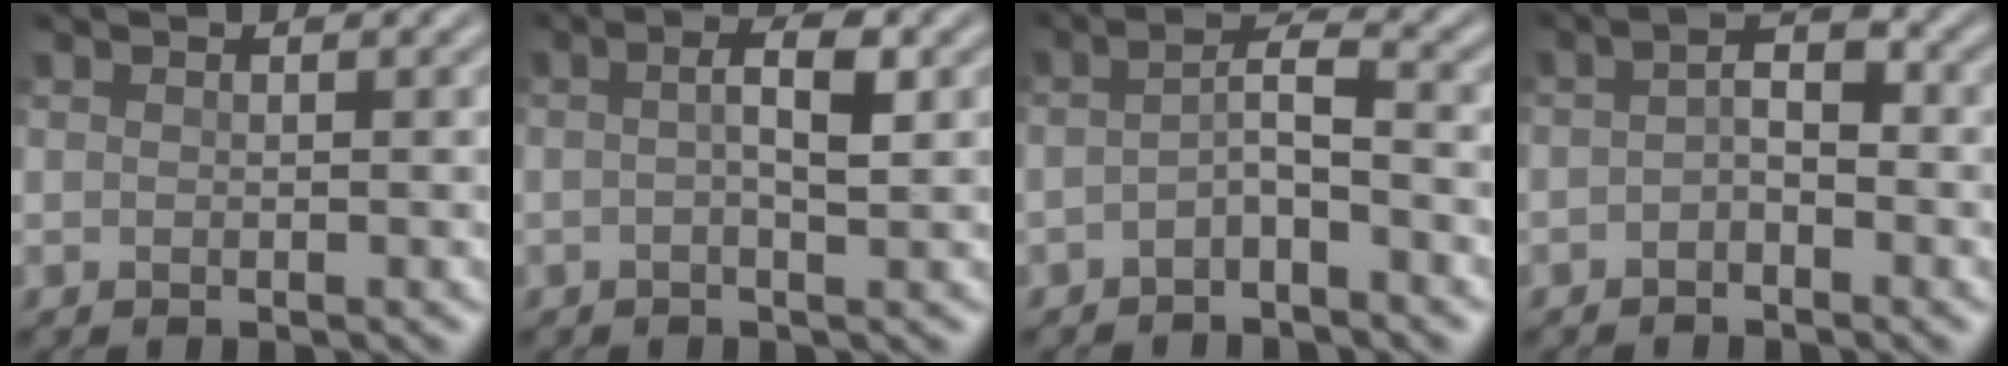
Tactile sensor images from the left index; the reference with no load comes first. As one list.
[{"total": 3.0, "force": [0.1, 0.7, 2.9], "torque": [-0.054, 0.006, -0.004]}, {"total": 2.5, "force": [-1.3, 0.6, 2.1], "torque": [-0.042, 0.007, -0.034]}, {"total": 2.4, "force": [-1.0, 1.1, 1.9], "torque": [-0.037, 0.007, -0.025]}]